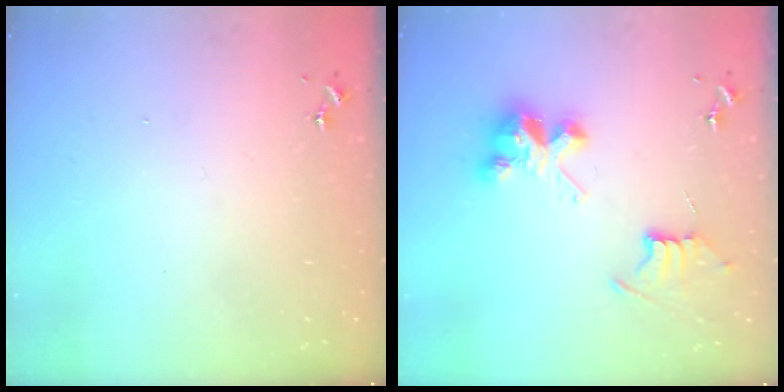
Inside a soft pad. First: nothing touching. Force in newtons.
{"total": 9.5, "press": 9.5, "slide": 0.7}